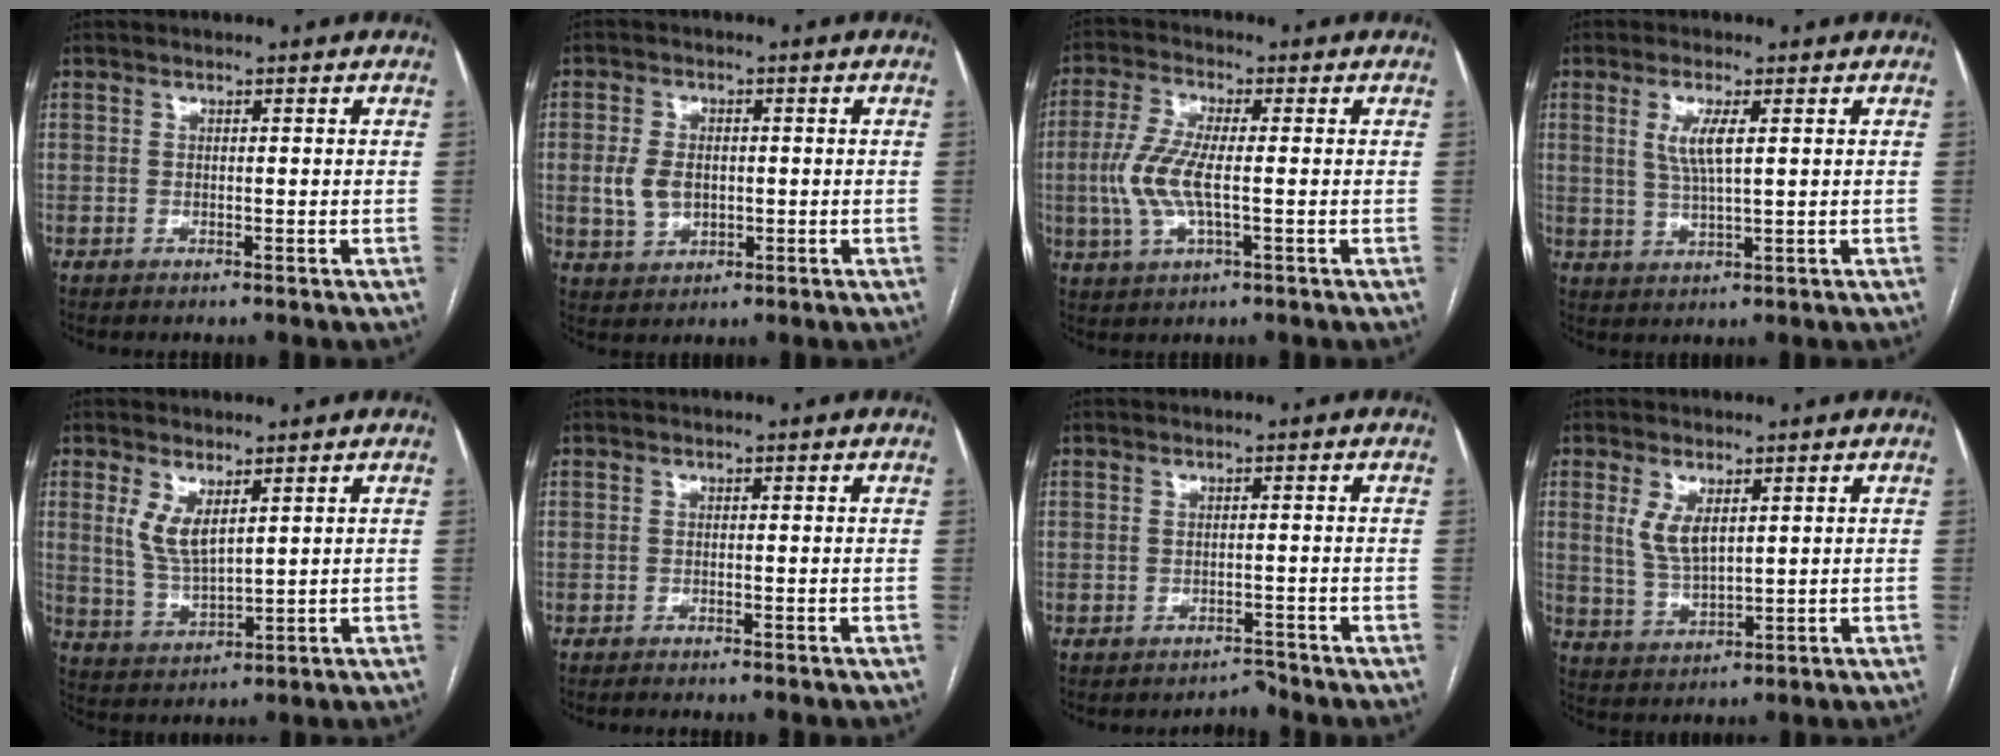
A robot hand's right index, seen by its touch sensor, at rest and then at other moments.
{"total": 5.1, "force": [-0.2, 3.6, 3.6], "torque": [-0.079, 0.009, 0.006]}
{"total": 8.0, "force": [-0.8, 2.1, 7.7], "torque": [-0.180, 0.000, -0.017]}
{"total": 5.0, "force": [1.5, 0.8, 4.7], "torque": [-0.100, -0.003, 0.032]}
{"total": 5.6, "force": [2.6, 2.0, 4.5], "torque": [-0.097, -0.009, 0.062]}
{"total": 1.5, "force": [-1.3, -0.1, 0.7], "torque": [-0.007, 0.000, -0.018]}
{"total": 1.3, "force": [-1.3, 0.1, -0.4], "torque": [0.012, -0.006, -0.016]}
{"total": 5.3, "force": [2.0, 2.2, 4.4], "torque": [-0.093, -0.002, 0.049]}